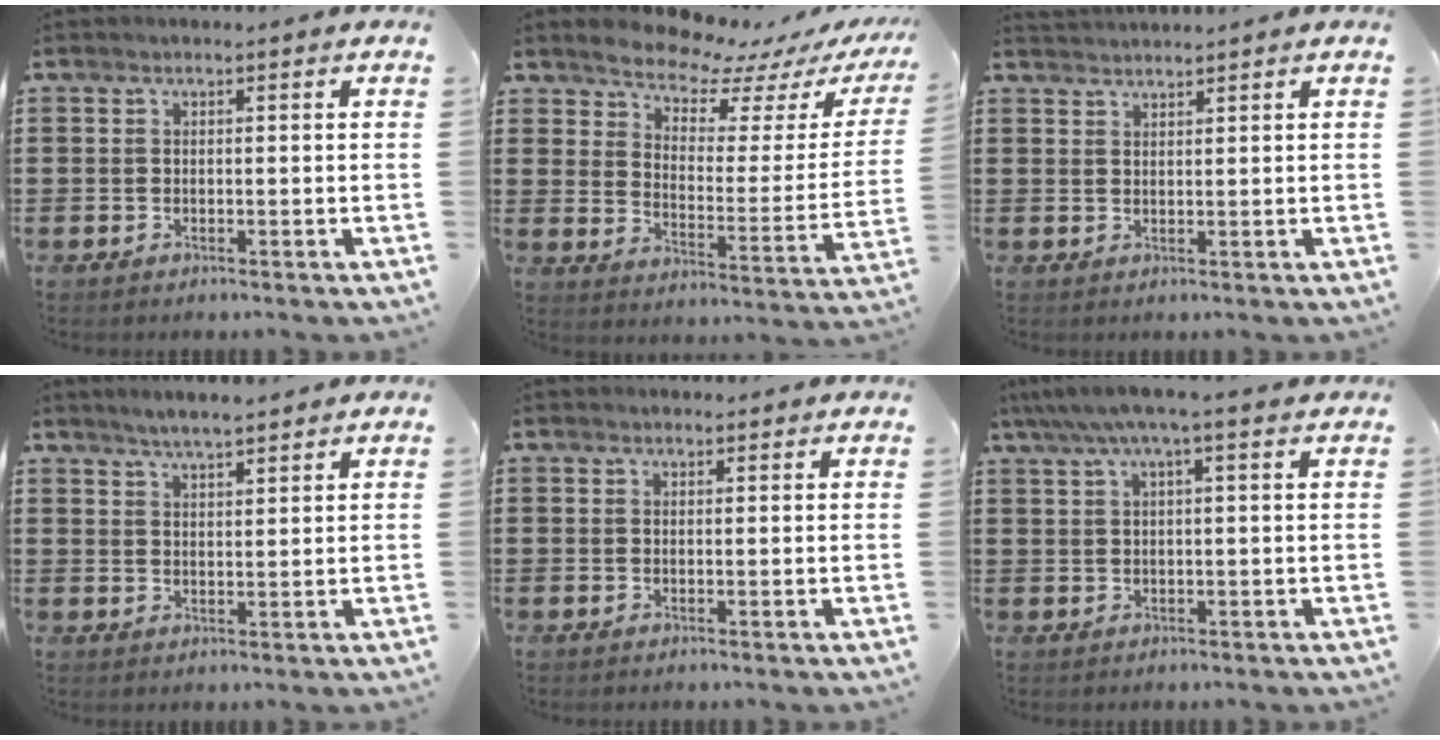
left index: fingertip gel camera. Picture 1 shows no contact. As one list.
[{"total": 6.1, "force": [5.9, 1.1, 1.1], "torque": [-0.042, -0.055, 0.098]}, {"total": 1.6, "force": [1.5, -0.2, -0.1], "torque": [-0.003, 0.001, 0.031]}, {"total": 3.1, "force": [3.0, 0.2, 1.0], "torque": [-0.026, -0.001, 0.055]}, {"total": 0.9, "force": [0.8, 0.3, 0.2], "torque": [-0.004, 0.003, 0.015]}, {"total": 4.0, "force": [2.5, 0.3, 3.2], "torque": [-0.068, 0.003, 0.043]}]